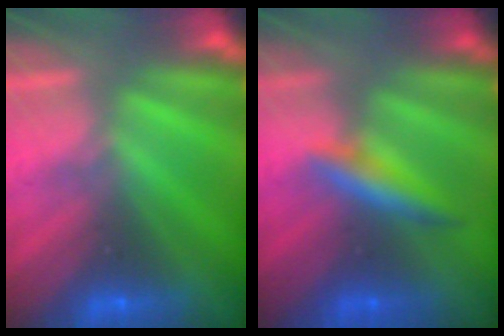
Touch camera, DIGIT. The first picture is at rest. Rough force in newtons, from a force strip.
{"total": 1.1}